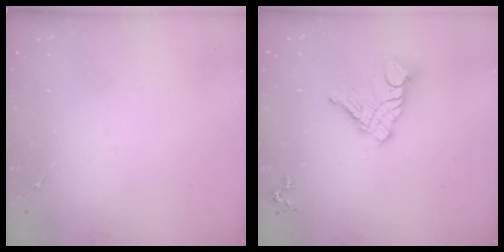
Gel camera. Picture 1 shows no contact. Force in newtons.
{"total": 12.8, "press": 12.7, "slide": 1.4}